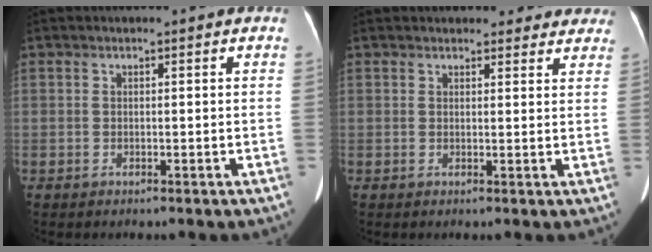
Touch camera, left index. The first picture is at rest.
{"total": 9.3, "force": [8.5, 3.3, 2.1], "torque": [0.010, 0.012, 0.081]}